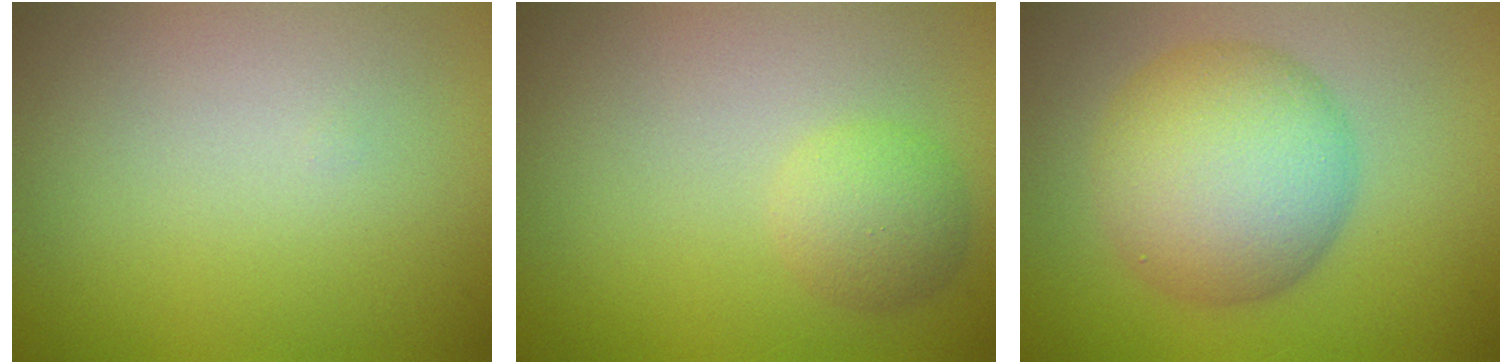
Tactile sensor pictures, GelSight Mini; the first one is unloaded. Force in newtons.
{"total": 2.2, "press": 2.2, "slide": 0.1}
{"total": 8.5, "press": 8.5, "slide": 0.3}